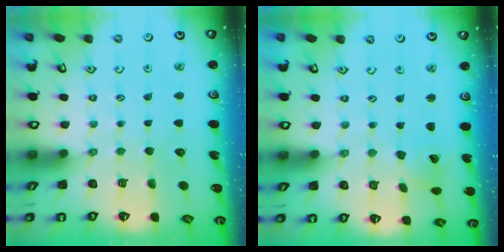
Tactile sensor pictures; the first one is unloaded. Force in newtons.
{"total": 2.3, "press": 2.3, "slide": 0.2}